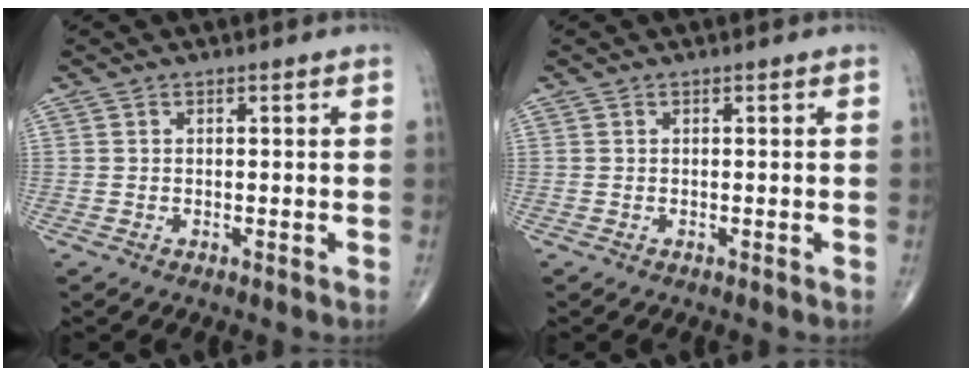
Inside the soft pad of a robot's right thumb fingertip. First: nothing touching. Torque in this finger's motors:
{"motor_torque": [0.00, 0.00, -0.01, -0.01, 0.01]}